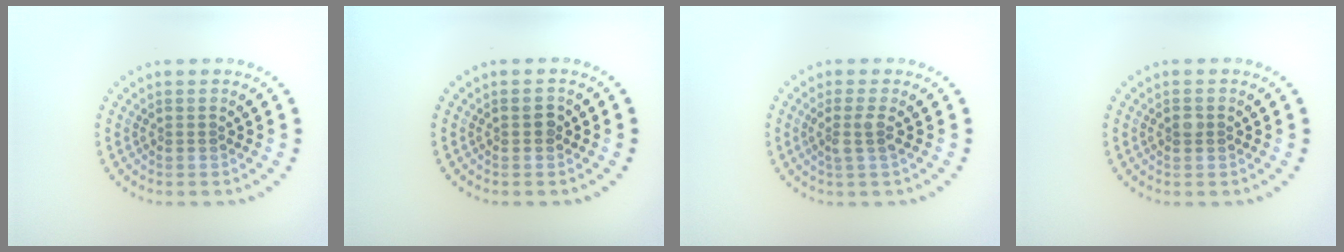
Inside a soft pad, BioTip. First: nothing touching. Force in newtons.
{"total": 1.2, "press": 1.2, "slide": 0.3}
{"total": 1.9, "press": 1.4, "slide": 1.2}
{"total": 1.0, "press": 1.0, "slide": 0.1}